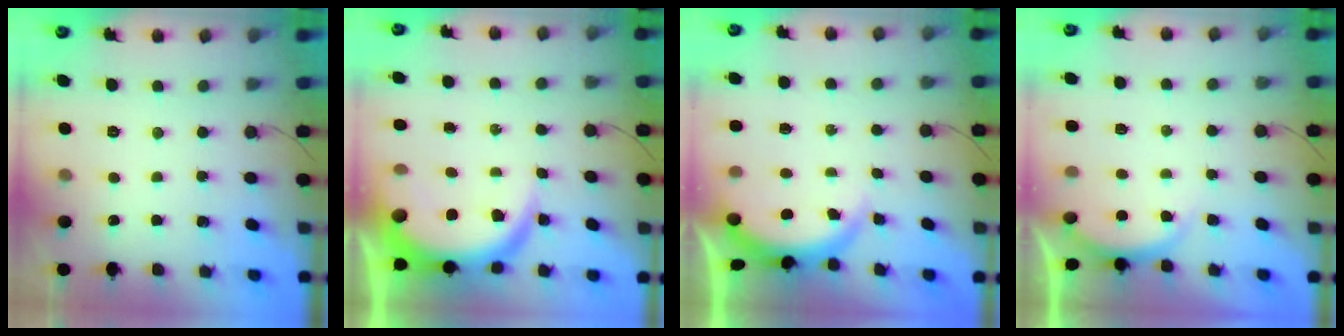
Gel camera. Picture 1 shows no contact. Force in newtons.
{"total": 8.8, "press": 8.7, "slide": 0.8}
{"total": 3.7, "press": 3.6, "slide": 0.6}
{"total": 3.0, "press": 2.9, "slide": 0.5}